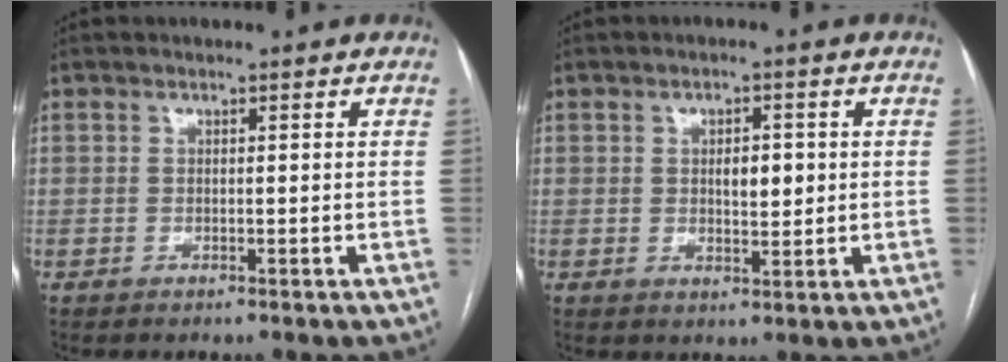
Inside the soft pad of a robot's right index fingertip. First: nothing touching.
{"total": 3.8, "force": [0.5, 1.6, 3.4], "torque": [-0.050, 0.000, 0.009]}